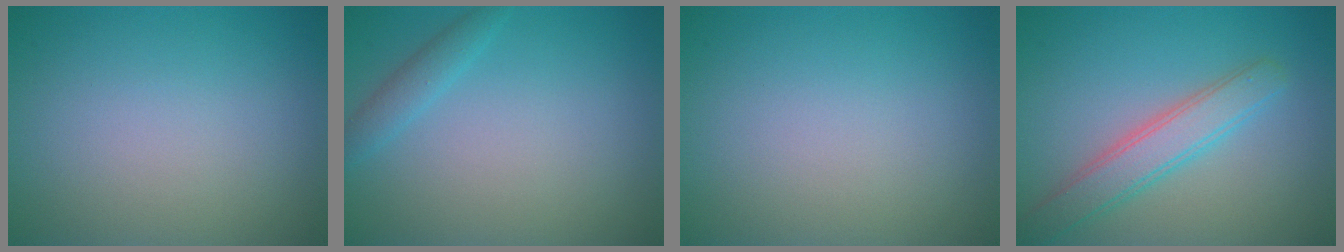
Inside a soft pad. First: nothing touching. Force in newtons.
{"total": 1.5, "press": 1.5, "slide": 0.1}
{"total": 0.0}
{"total": 3.7, "press": 3.7, "slide": 0.2}